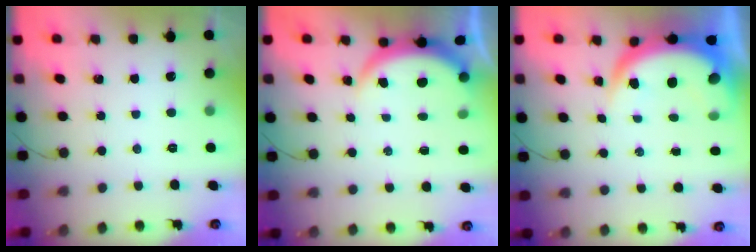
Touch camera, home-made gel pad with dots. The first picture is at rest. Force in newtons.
{"total": 3.8, "press": 3.8, "slide": 0.2}
{"total": 8.0, "press": 8.0, "slide": 0.7}